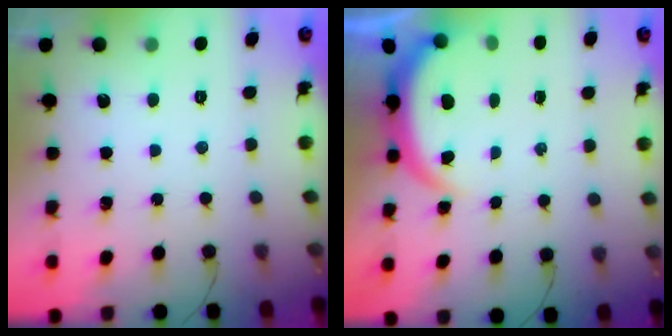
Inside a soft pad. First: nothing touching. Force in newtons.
{"total": 3.8, "press": 3.8, "slide": 0.2}